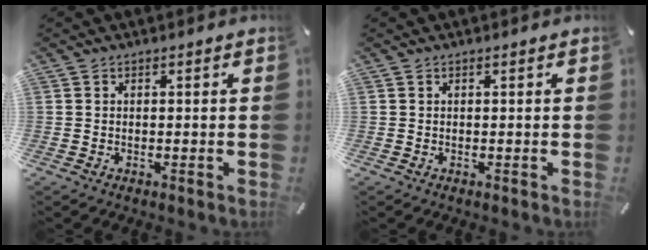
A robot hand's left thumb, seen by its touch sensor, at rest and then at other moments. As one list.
[{"total": 0.0}]